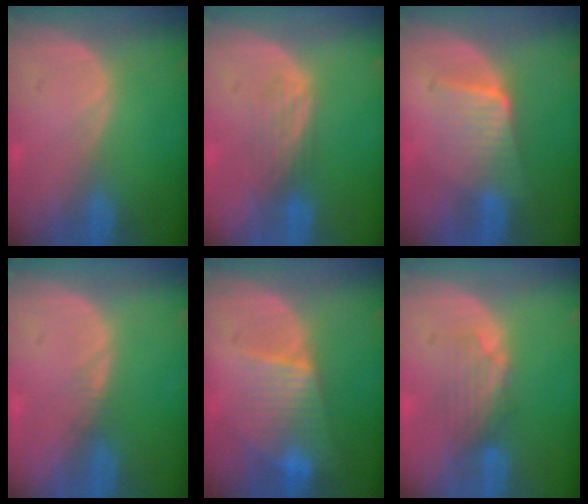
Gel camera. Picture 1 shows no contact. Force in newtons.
{"total": 3.9, "press": 3.3, "slide": 2.2}
{"total": 6.8, "press": 5.9, "slide": 3.3}
{"total": 0.8, "press": 0.8, "slide": 0.1}
{"total": 6.7, "press": 6.6, "slide": 1.3}
{"total": 4.0, "press": 3.6, "slide": 1.8}